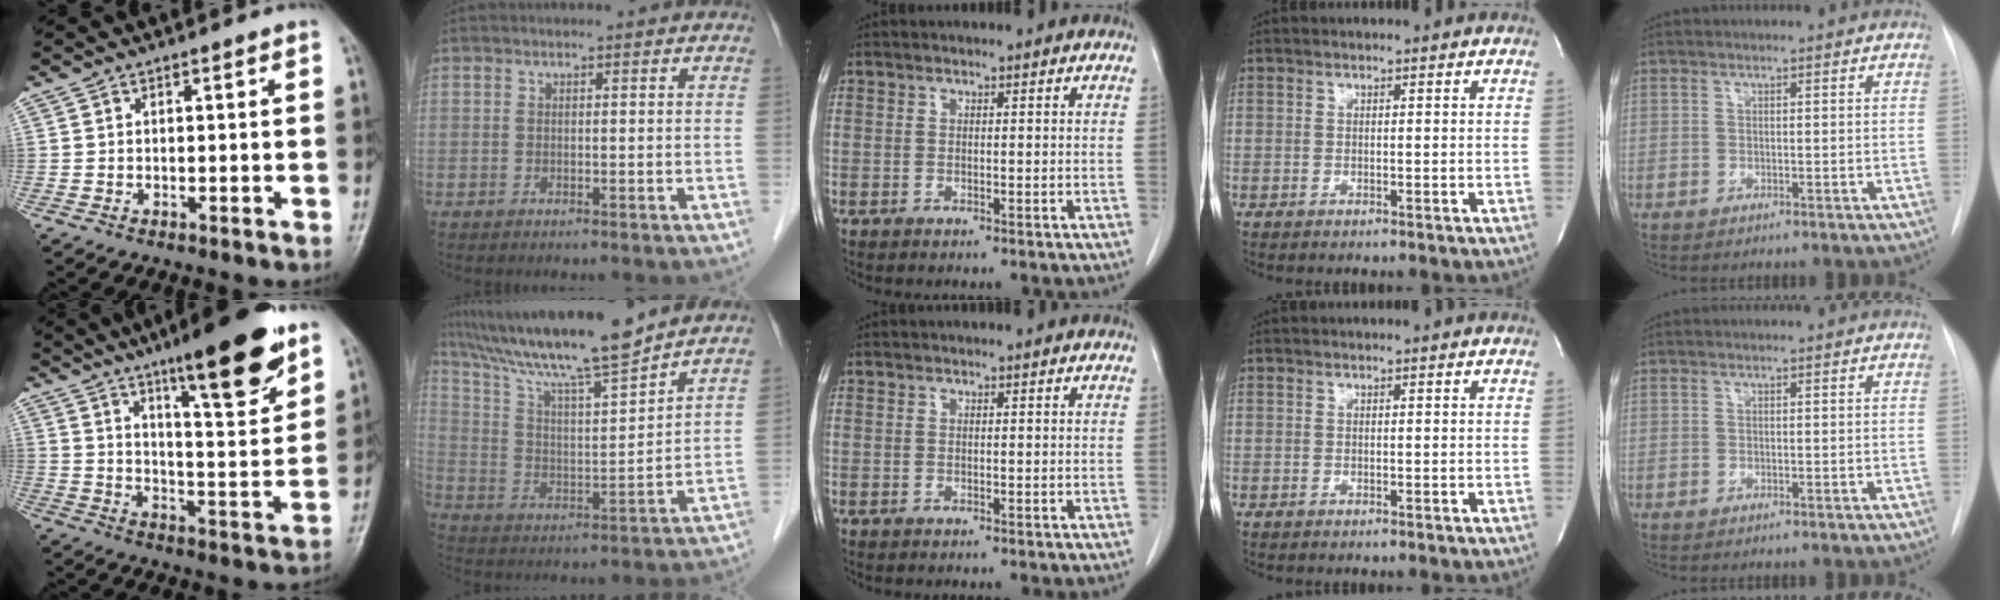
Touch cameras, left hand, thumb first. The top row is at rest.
{"thumb": {"total": 18.5, "force": [11.7, 3.7, 13.9], "torque": [-0.178, -0.065, 0.181]}, "index": {"total": 16.2, "force": [13.8, -0.1, 8.5], "torque": [-0.153, 0.004, 0.241]}}